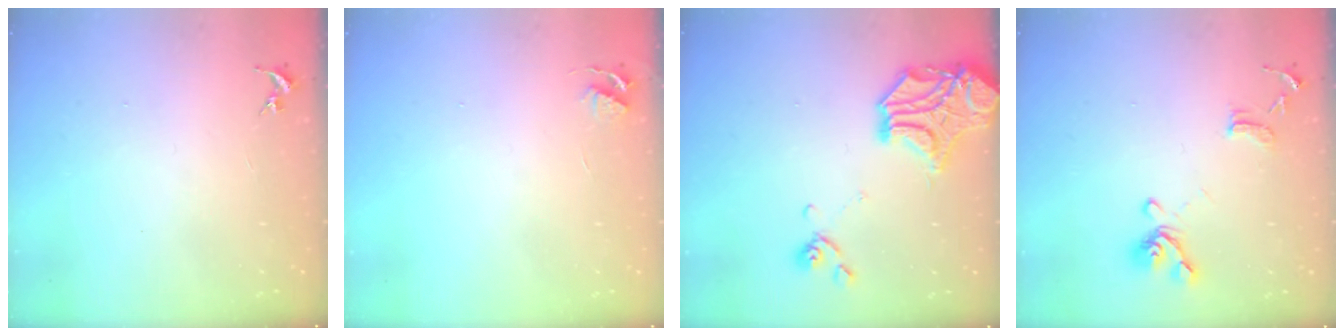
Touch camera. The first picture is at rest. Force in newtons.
{"total": 3.5, "press": 3.4, "slide": 0.5}
{"total": 15.9, "press": 15.6, "slide": 2.9}
{"total": 13.1, "press": 13.0, "slide": 1.4}